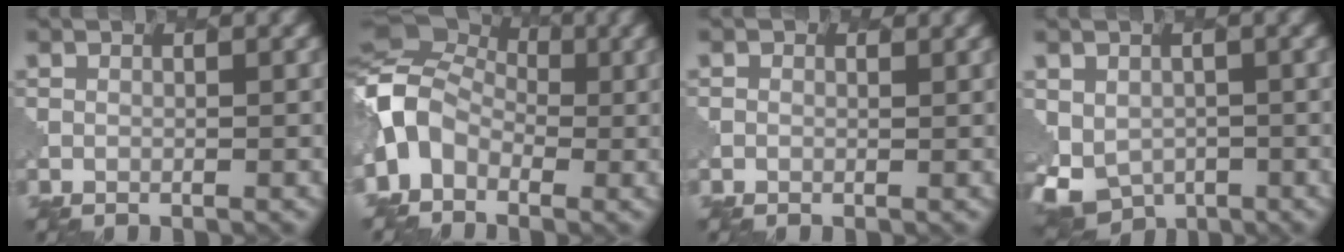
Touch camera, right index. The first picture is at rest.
{"total": 7.1, "force": [-1.2, 5.5, 4.4], "torque": [-0.101, 0.004, -0.041]}
{"total": 0.9, "force": [0.3, 0.9, 0.1], "torque": [0.000, -0.002, 0.003]}
{"total": 6.2, "force": [-1.0, 5.2, 3.4], "torque": [-0.069, -0.021, -0.003]}